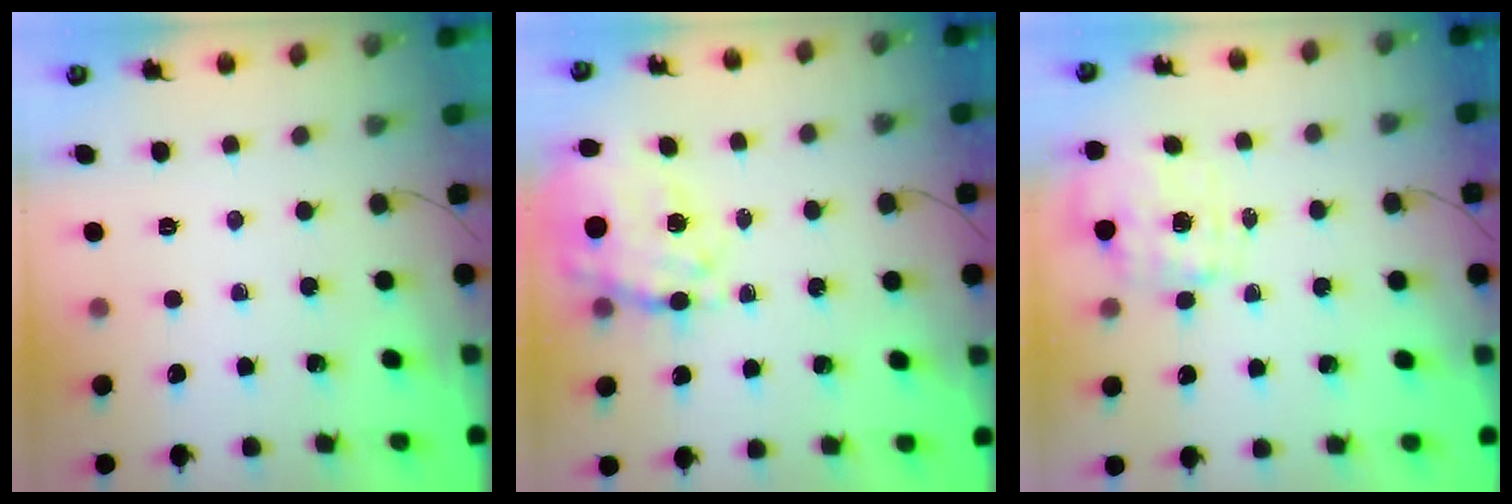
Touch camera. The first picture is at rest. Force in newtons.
{"total": 12.4, "press": 11.7, "slide": 4.2}
{"total": 1.5, "press": 1.5, "slide": 0.5}